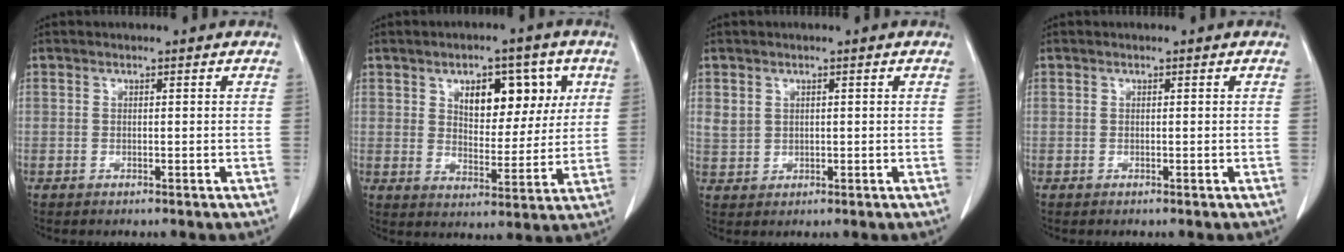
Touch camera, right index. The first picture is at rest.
{"total": 9.9, "force": [3.9, 5.2, 7.4], "torque": [-0.099, 0.014, 0.063]}
{"total": 2.6, "force": [1.0, 2.3, 0.8], "torque": [-0.013, 0.004, 0.025]}
{"total": 0.0}